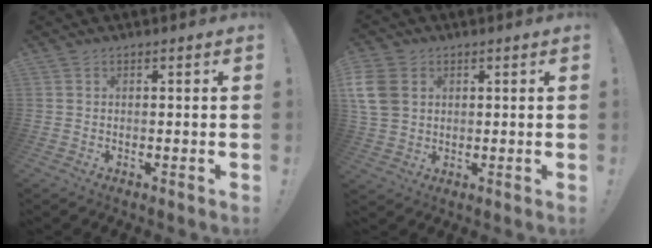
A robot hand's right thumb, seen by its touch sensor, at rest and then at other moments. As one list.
[{"total": 9.2, "force": [2.5, 7.0, 5.4], "torque": [-0.120, -0.001, 0.052]}]